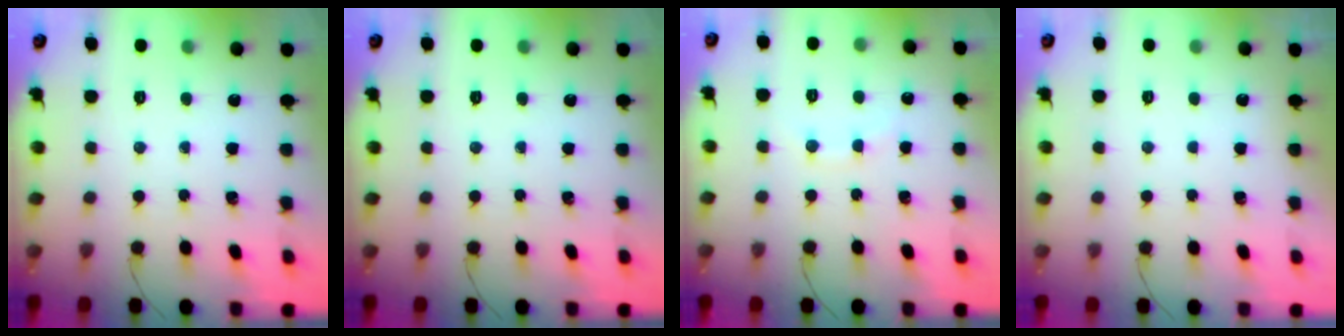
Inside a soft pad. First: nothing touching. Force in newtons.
{"total": 0.0}
{"total": 6.0, "press": 5.8, "slide": 1.6}
{"total": 2.9, "press": 2.9, "slide": 0.1}